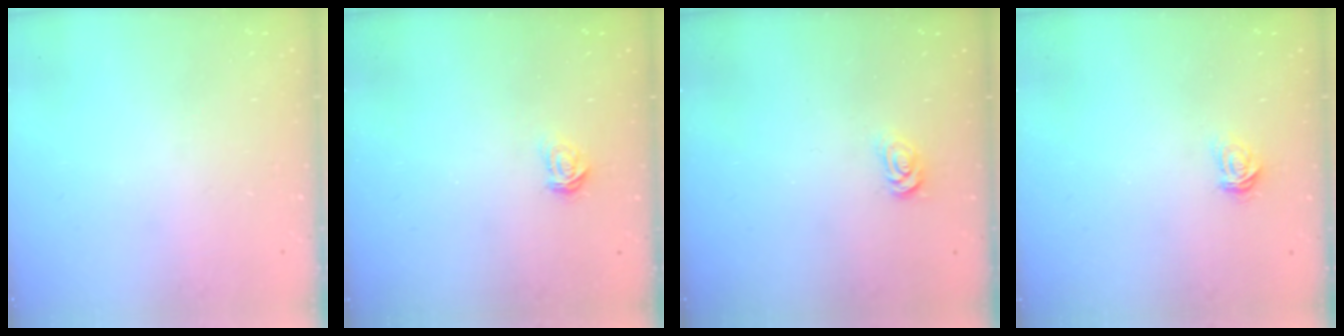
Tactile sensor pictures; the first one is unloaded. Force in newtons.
{"total": 3.0, "press": 3.0, "slide": 0.3}
{"total": 2.0, "press": 2.0, "slide": 0.3}
{"total": 3.3, "press": 3.2, "slide": 0.3}